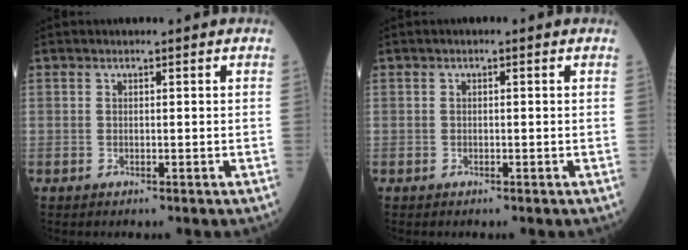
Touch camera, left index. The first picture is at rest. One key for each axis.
{"total": 0.0}